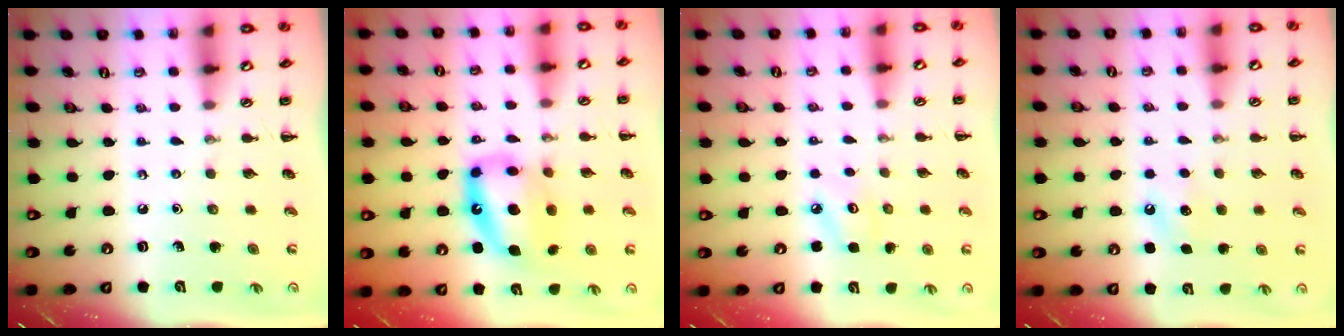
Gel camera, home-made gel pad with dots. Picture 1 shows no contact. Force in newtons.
{"total": 12.3, "press": 11.9, "slide": 3.1}
{"total": 3.9, "press": 3.7, "slide": 0.9}
{"total": 6.1, "press": 5.9, "slide": 1.5}